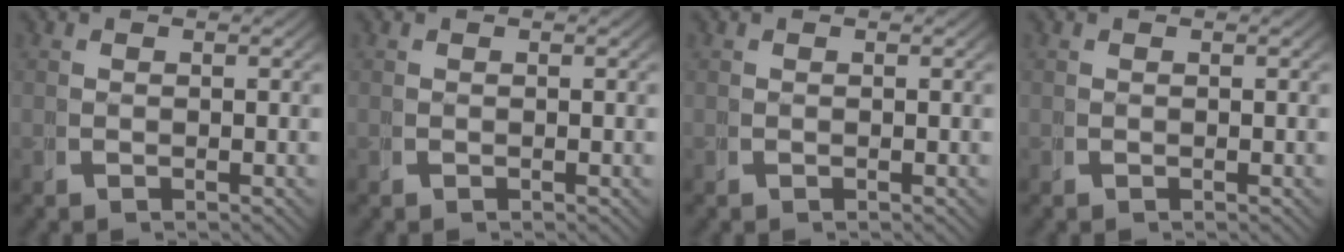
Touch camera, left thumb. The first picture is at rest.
{"total": 0.0}
{"total": 0.0}
{"total": 0.0}